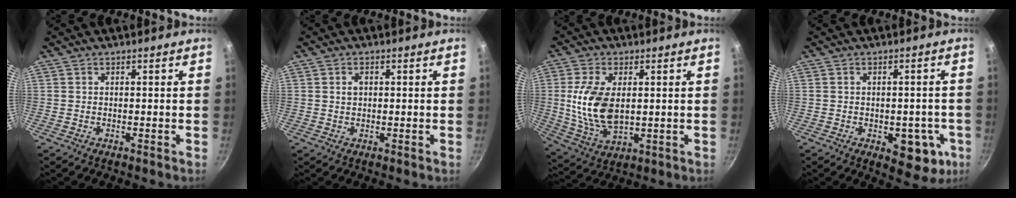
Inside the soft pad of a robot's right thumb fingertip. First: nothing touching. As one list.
[{"total": 1.8, "force": [0.4, 1.3, 1.2], "torque": [-0.015, 0.003, 0.006]}, {"total": 12.1, "force": [1.3, 6.8, 10.0], "torque": [-0.192, -0.015, 0.031]}, {"total": 9.6, "force": [-3.0, 5.5, 7.3], "torque": [-0.045, 0.011, -0.029]}]